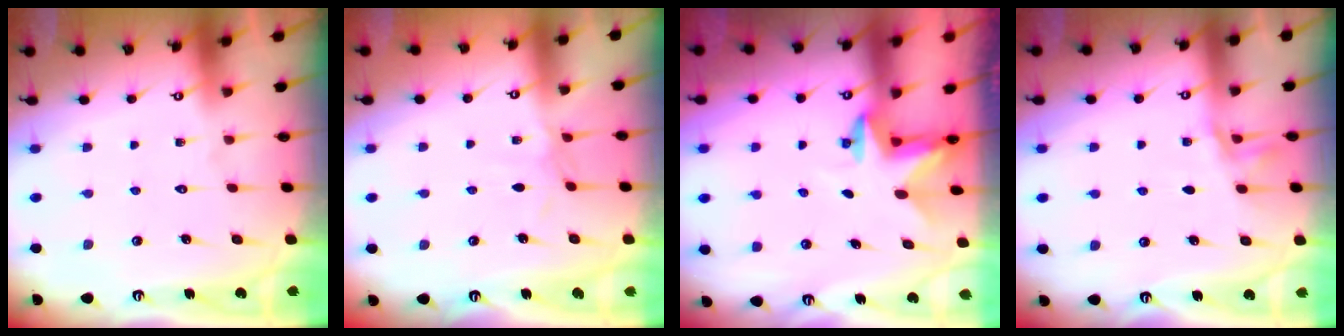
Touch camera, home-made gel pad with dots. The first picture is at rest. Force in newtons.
{"total": 2.5, "press": 2.4, "slide": 0.6}
{"total": 2.5, "press": 2.5, "slide": 0.4}
{"total": 2.9, "press": 2.8, "slide": 0.4}